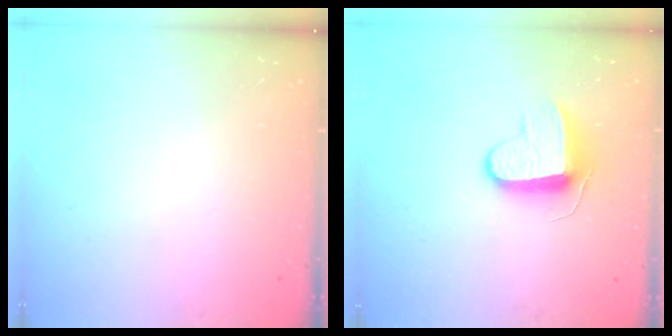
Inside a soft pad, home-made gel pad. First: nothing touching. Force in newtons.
{"total": 9.2, "press": 9.2, "slide": 0.3}